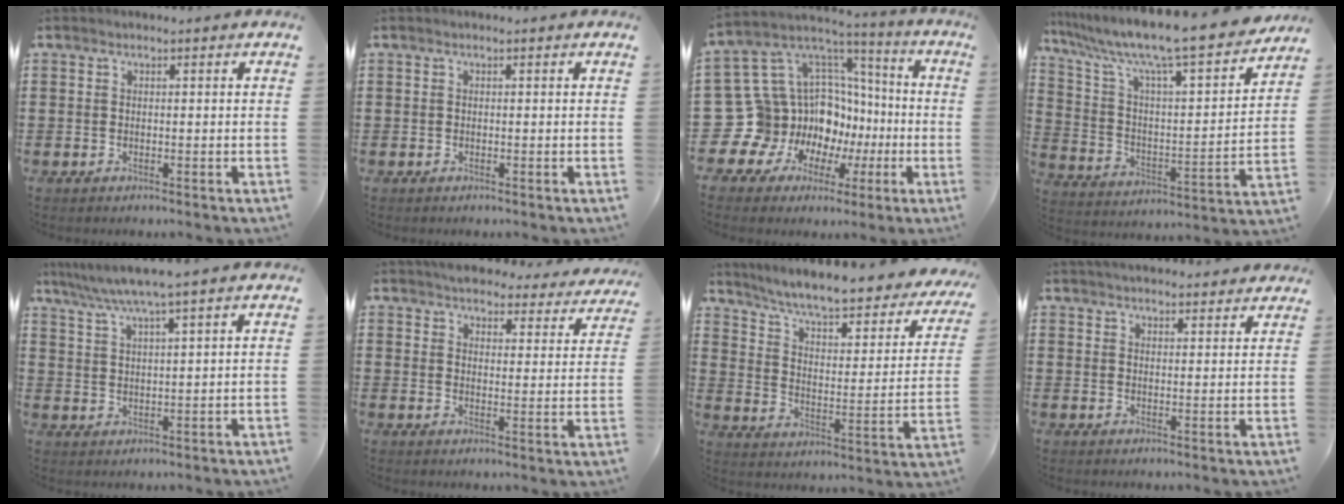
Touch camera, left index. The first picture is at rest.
{"total": 0.0}
{"total": 15.1, "force": [-3.6, 13.9, 4.6], "torque": [-0.146, -0.040, -0.017]}
{"total": 10.5, "force": [8.9, 0.4, 5.5], "torque": [-0.146, -0.069, 0.143]}
{"total": 4.9, "force": [4.0, -0.6, 2.8], "torque": [-0.068, -0.015, 0.067]}
{"total": 4.4, "force": [4.3, 0.5, 0.4], "torque": [-0.030, -0.021, 0.075]}
{"total": 6.4, "force": [5.6, 0.1, 3.1], "torque": [-0.084, -0.047, 0.090]}
{"total": 3.1, "force": [3.1, 0.1, 0.2], "torque": [-0.011, -0.006, 0.058]}